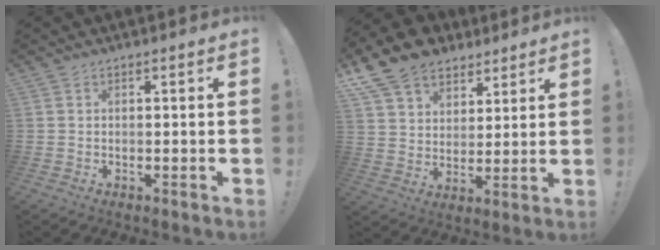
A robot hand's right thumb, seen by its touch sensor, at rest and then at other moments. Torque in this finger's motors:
{"motor_torque": [0.92, 1.02, 0.62, 0.59, 0.16]}